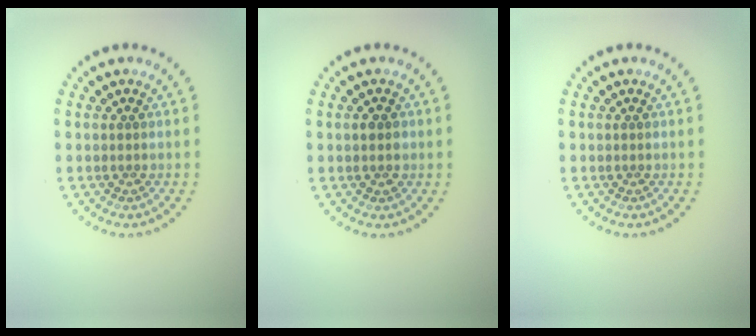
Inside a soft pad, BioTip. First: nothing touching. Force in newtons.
{"total": 1.4, "press": 1.4, "slide": 0.1}
{"total": 0.0}